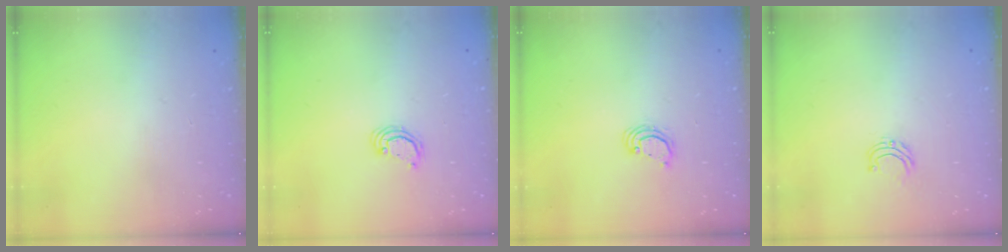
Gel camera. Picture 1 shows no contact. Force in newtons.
{"total": 2.4, "press": 2.4, "slide": 0.3}
{"total": 2.8, "press": 2.8, "slide": 0.2}
{"total": 4.6, "press": 4.6, "slide": 0.4}